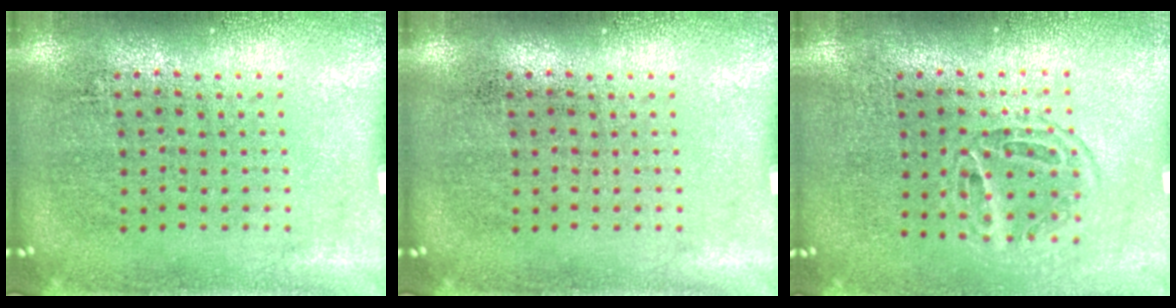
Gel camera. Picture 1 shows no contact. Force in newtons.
{"total": 0.0}
{"total": 1.2, "press": 1.0, "slide": 0.6}